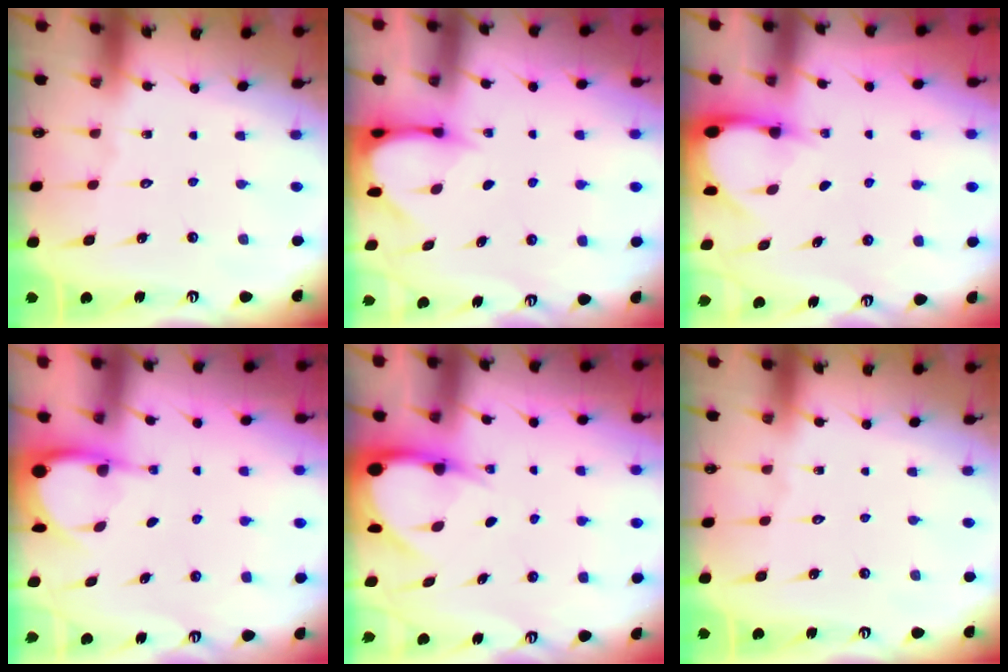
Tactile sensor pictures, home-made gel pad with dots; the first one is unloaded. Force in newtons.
{"total": 3.7, "press": 3.7, "slide": 0.3}
{"total": 3.1, "press": 3.1, "slide": 0.2}
{"total": 3.9, "press": 3.9, "slide": 0.3}
{"total": 6.0, "press": 6.0, "slide": 0.6}
{"total": 0.0}